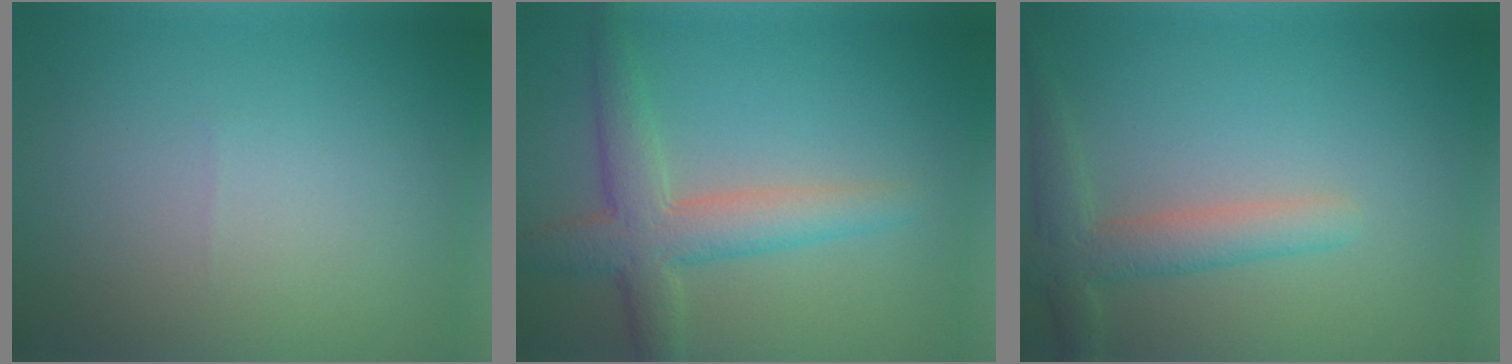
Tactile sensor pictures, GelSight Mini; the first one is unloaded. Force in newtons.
{"total": 5.2, "press": 5.1, "slide": 0.4}
{"total": 3.5, "press": 3.5, "slide": 0.1}